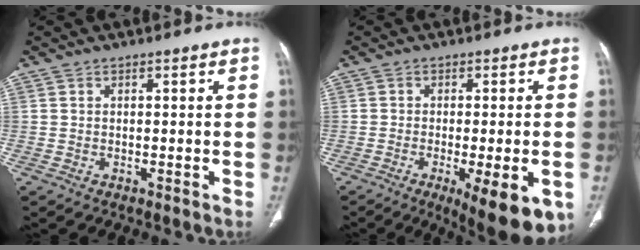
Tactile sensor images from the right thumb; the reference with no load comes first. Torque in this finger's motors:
{"motor_torque": [-0.10, 0.74, 0.11, -0.09, 0.10]}